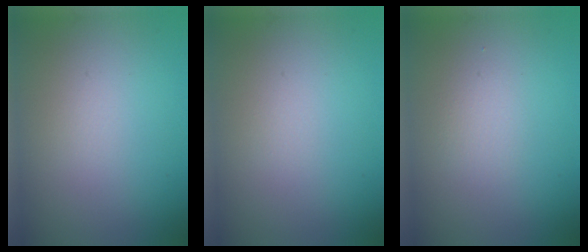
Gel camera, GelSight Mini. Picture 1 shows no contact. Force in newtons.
{"total": 0.0}
{"total": 1.0, "press": 1.0, "slide": 0.0}